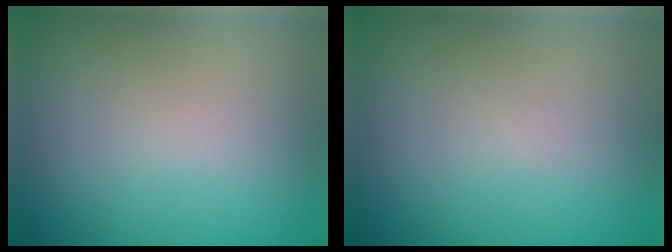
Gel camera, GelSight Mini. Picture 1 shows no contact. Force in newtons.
{"total": 0.0}